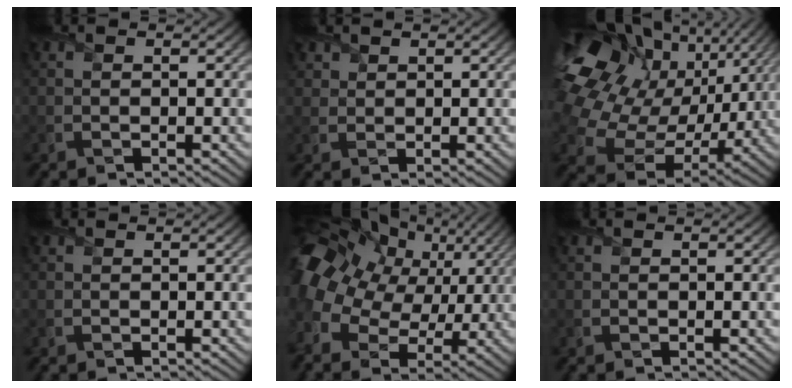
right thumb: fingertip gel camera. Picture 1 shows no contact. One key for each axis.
{"total": 2.3, "fx": 1.7, "fy": 1.5, "fz": 0.5, "tx": -0.018, "ty": -0.001, "tz": 0.040}
{"total": 21.6, "fx": 6.4, "fy": 16.7, "fz": 12.0, "tx": -0.326, "ty": 0.004, "tz": 0.139}
{"total": 0.0}
{"total": 17.9, "fx": 4.2, "fy": 12.5, "fz": 12.2, "tx": -0.284, "ty": 0.020, "tz": 0.079}
{"total": 0.0}